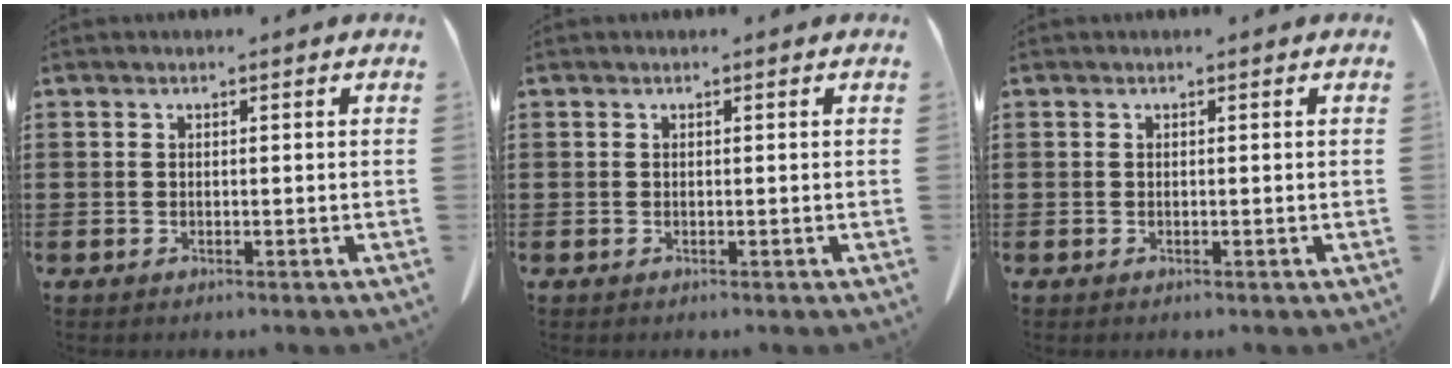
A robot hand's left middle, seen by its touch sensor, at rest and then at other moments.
{"total": 0.0}
{"total": 0.0}